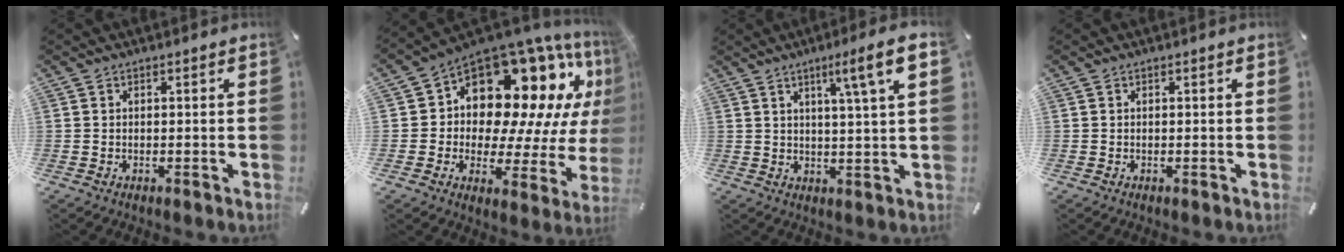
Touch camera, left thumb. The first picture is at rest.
{"total": 19.0, "force": [9.7, 11.6, 11.5], "torque": [-0.166, -0.092, 0.166]}
{"total": 9.2, "force": [4.2, 0.2, 8.2], "torque": [-0.133, -0.009, 0.060]}
{"total": 0.0}